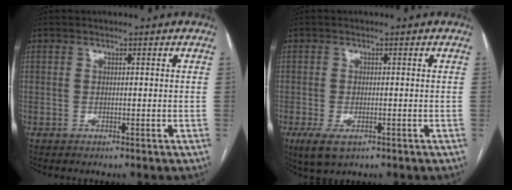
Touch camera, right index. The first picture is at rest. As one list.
[{"total": 4.4, "force": [-2.1, 2.0, 3.3], "torque": [-0.068, -0.009, -0.030]}]